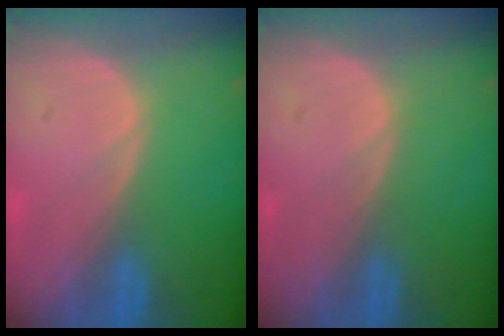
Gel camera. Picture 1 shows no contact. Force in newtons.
{"total": 0.0}